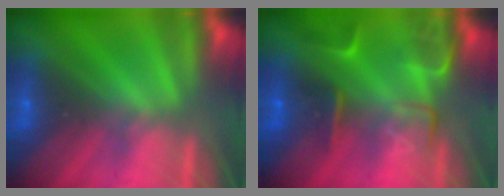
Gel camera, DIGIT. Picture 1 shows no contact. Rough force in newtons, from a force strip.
{"total": 9.4}